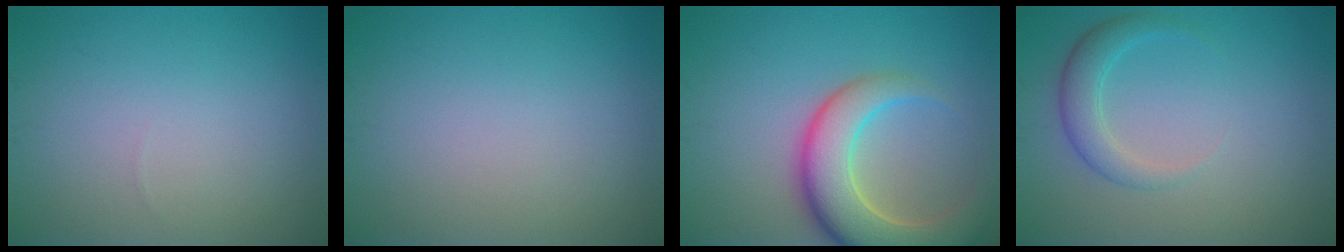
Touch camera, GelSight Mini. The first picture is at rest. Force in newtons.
{"total": 0.0}
{"total": 8.4, "press": 8.3, "slide": 0.9}
{"total": 2.7, "press": 2.6, "slide": 0.4}